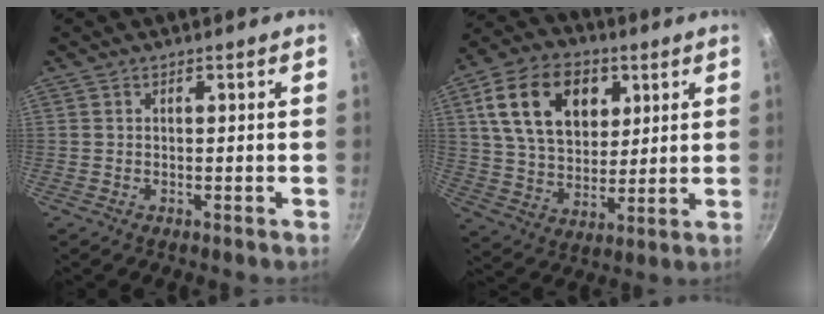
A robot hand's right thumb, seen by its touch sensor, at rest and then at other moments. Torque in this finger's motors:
{"motor_torque": [0.44, 3.52, 1.19, -0.42, 0.47]}